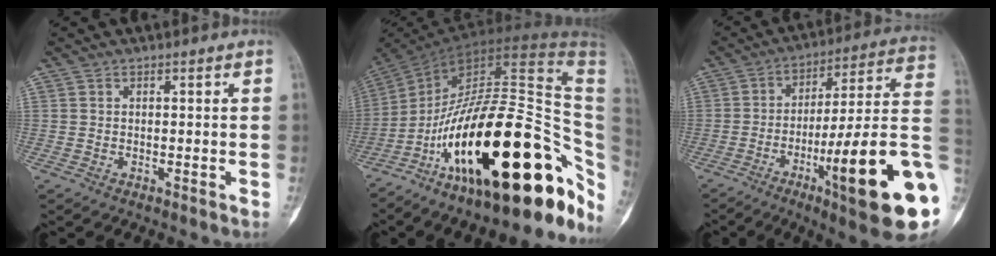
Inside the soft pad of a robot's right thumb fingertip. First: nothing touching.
{"total": 37.0, "force": [-10.3, 14.3, 32.5], "torque": [-0.416, 0.089, -0.157]}
{"total": 24.9, "force": [-7.3, 3.4, 23.5], "torque": [-0.288, 0.018, -0.107]}